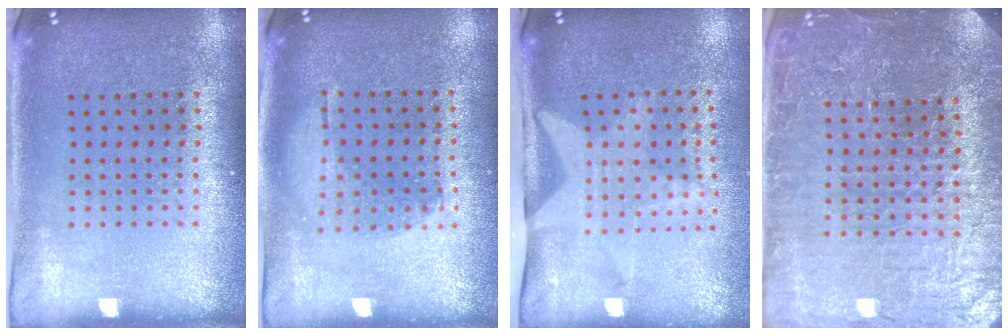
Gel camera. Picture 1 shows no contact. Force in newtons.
{"total": 1.0, "press": 0.9, "slide": 0.4}
{"total": 1.9, "press": 1.6, "slide": 1.0}
{"total": 5.1, "press": 4.6, "slide": 2.0}